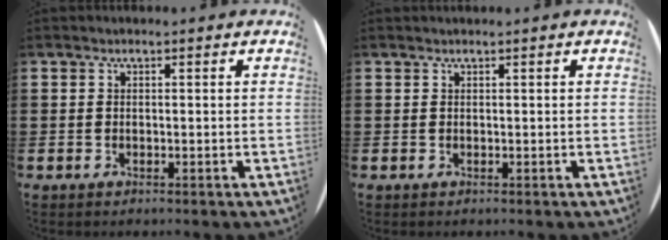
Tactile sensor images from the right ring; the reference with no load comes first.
{"total": 0.0}